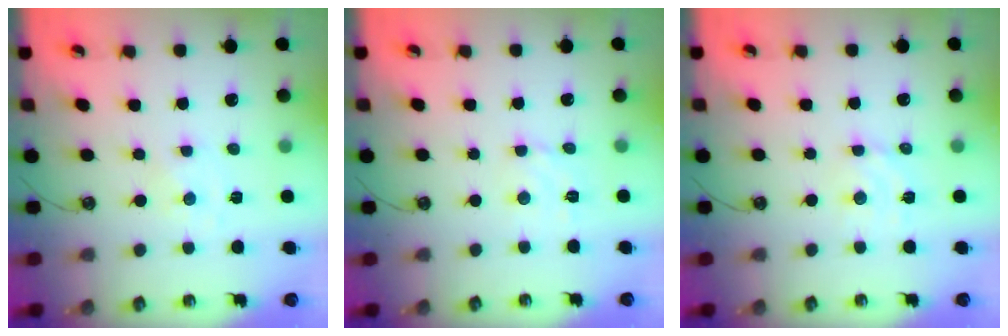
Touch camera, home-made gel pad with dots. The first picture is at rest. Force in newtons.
{"total": 3.4, "press": 3.3, "slide": 0.2}
{"total": 4.0, "press": 3.9, "slide": 0.5}